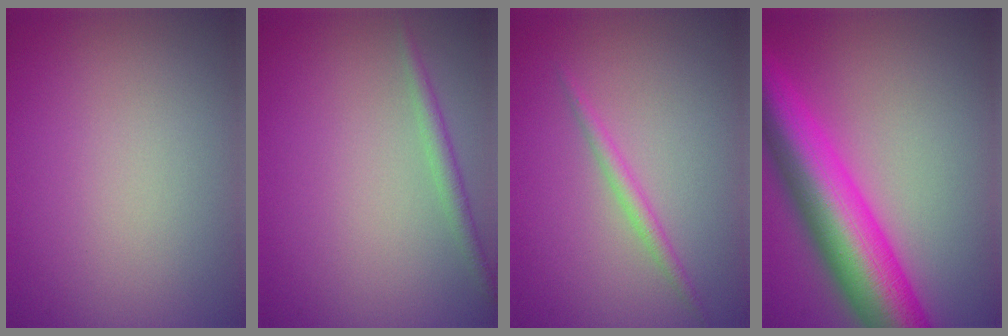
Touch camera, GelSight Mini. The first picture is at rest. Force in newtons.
{"total": 1.6, "press": 1.6, "slide": 0.0}
{"total": 1.4, "press": 1.4, "slide": 0.1}
{"total": 11.1, "press": 11.1, "slide": 0.3}